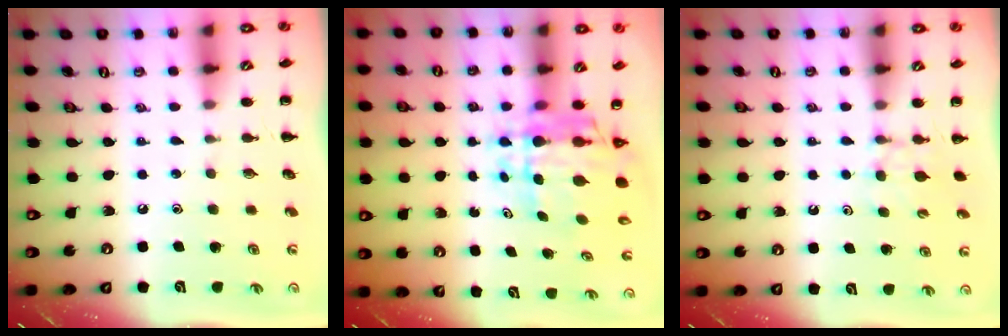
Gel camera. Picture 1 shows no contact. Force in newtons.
{"total": 8.4, "press": 8.0, "slide": 2.7}
{"total": 4.9, "press": 4.7, "slide": 1.4}